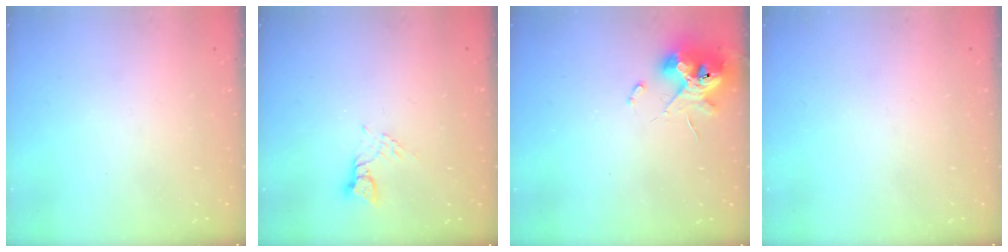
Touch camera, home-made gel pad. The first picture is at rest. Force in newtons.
{"total": 2.4, "press": 2.4, "slide": 0.2}
{"total": 11.6, "press": 11.6, "slide": 0.8}
{"total": 0.0}